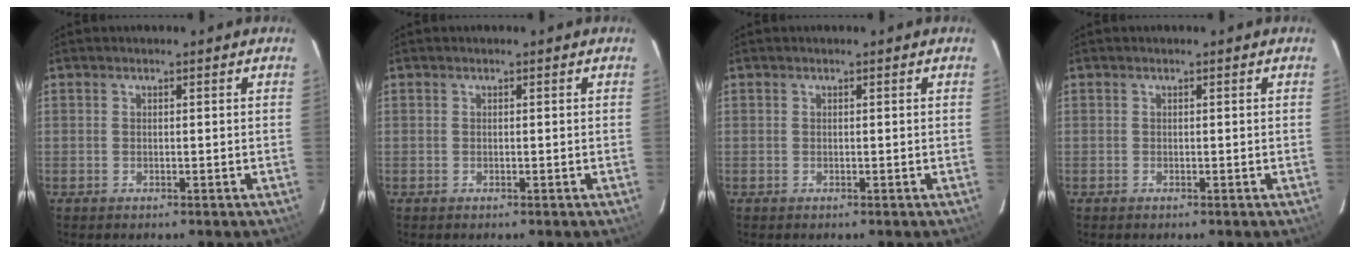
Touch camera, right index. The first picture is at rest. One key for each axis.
{"total": 0.0}
{"total": 0.0}
{"total": 0.0}